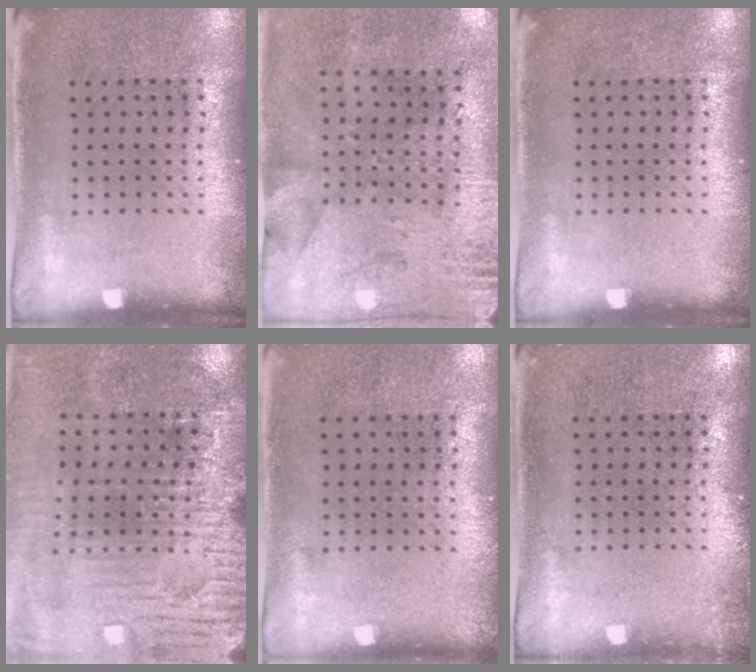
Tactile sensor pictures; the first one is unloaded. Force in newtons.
{"total": 2.8, "press": 2.2, "slide": 1.6}
{"total": 0.0}
{"total": 3.6, "press": 3.5, "slide": 0.5}
{"total": 0.0}
{"total": 0.7, "press": 0.7, "slide": 0.2}